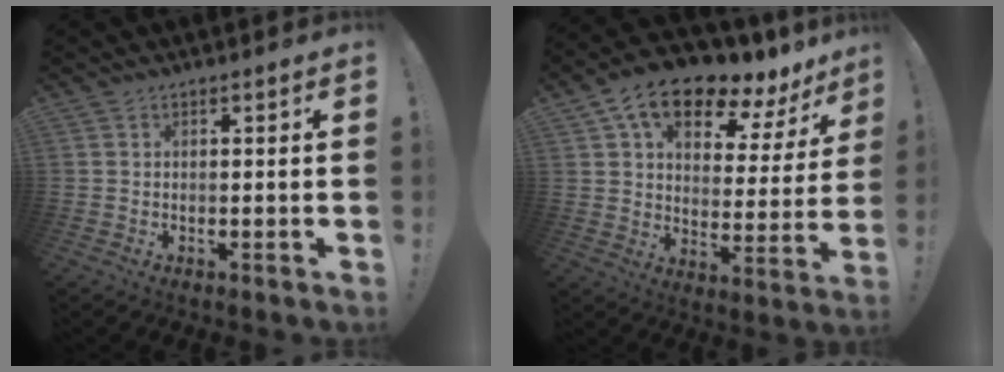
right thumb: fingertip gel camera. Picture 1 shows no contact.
{"total": 13.7, "force": [9.2, 6.7, 7.7], "torque": [-0.125, -0.062, 0.157]}